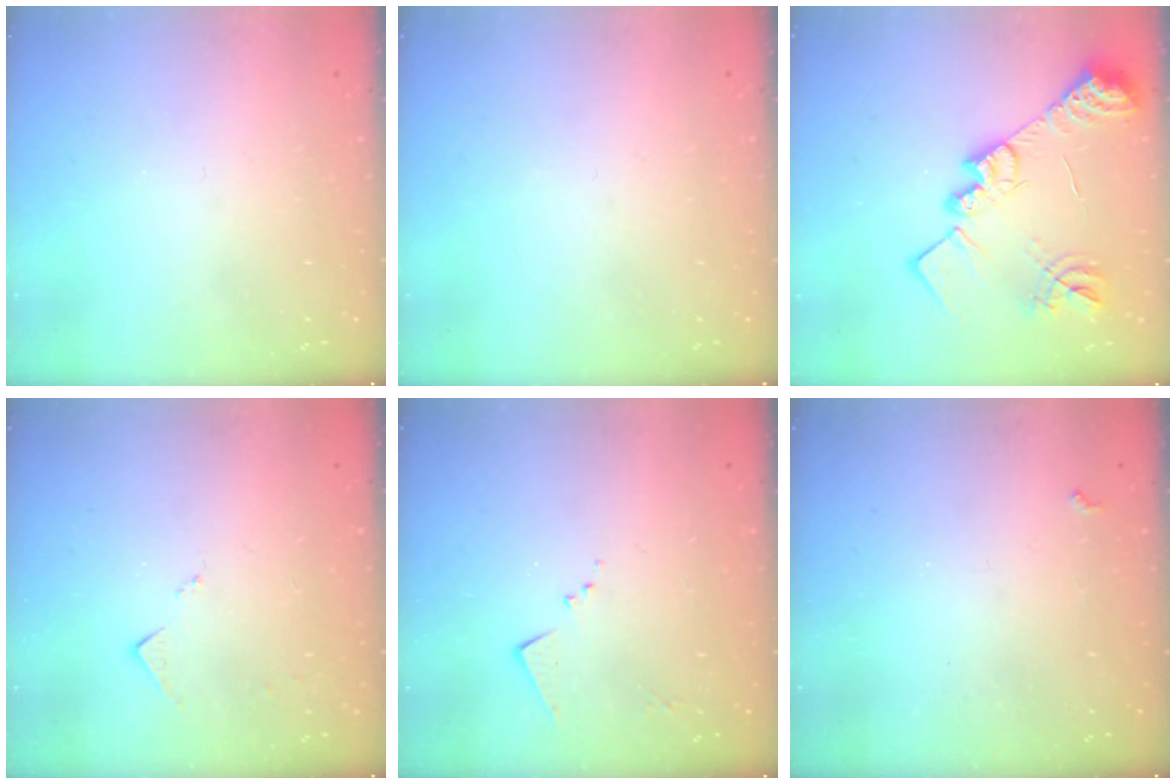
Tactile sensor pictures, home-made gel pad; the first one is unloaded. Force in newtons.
{"total": 0.0}
{"total": 20.6, "press": 20.6, "slide": 1.8}
{"total": 5.5, "press": 5.5, "slide": 0.7}
{"total": 4.4, "press": 4.3, "slide": 0.5}
{"total": 3.7, "press": 3.6, "slide": 0.7}